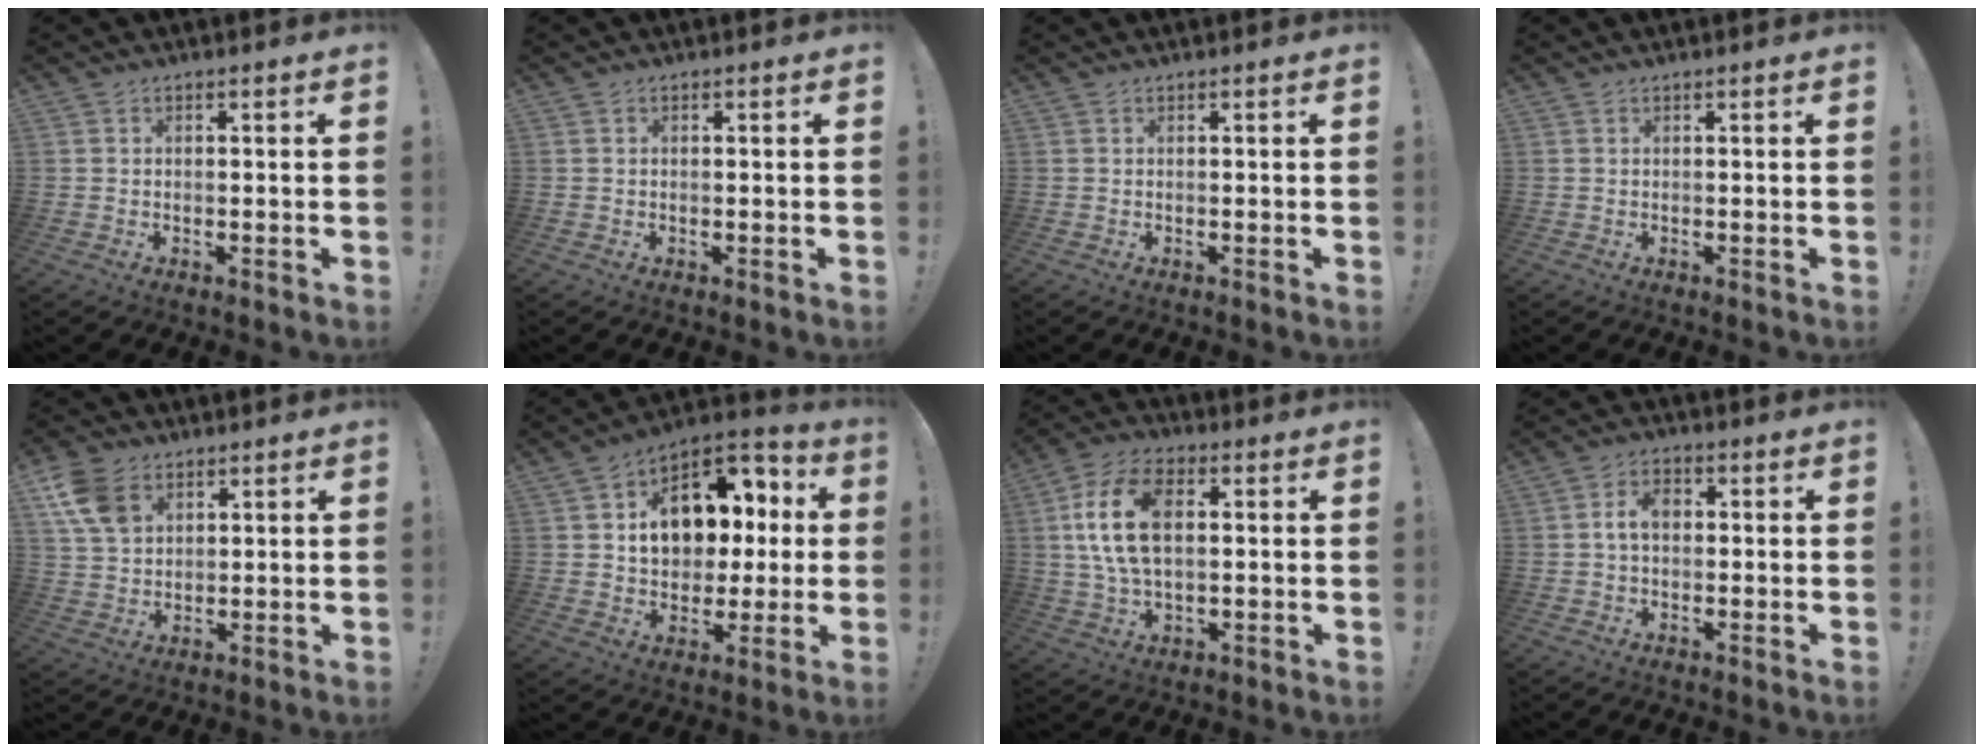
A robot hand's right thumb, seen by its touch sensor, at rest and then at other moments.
{"total": 0.0}
{"total": 0.0}
{"total": 0.0}
{"total": 11.0, "force": [5.4, 7.5, 6.0], "torque": [-0.116, -0.015, 0.107]}
{"total": 14.8, "force": [2.4, 11.7, 8.7], "torque": [-0.112, -0.005, 0.057]}
{"total": 15.2, "force": [2.5, 9.4, 11.6], "torque": [-0.209, 0.001, 0.045]}
{"total": 5.8, "force": [0.4, 3.8, 4.4], "torque": [-0.072, 0.011, 0.007]}